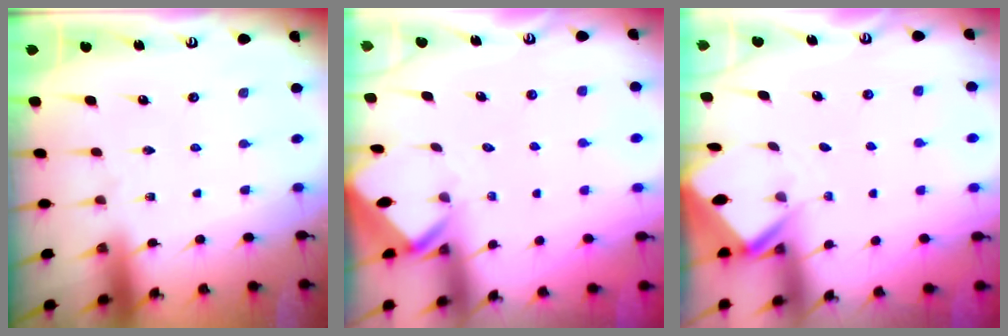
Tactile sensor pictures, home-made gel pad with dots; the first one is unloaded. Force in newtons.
{"total": 2.4, "press": 2.4, "slide": 0.1}
{"total": 2.4, "press": 2.4, "slide": 0.1}